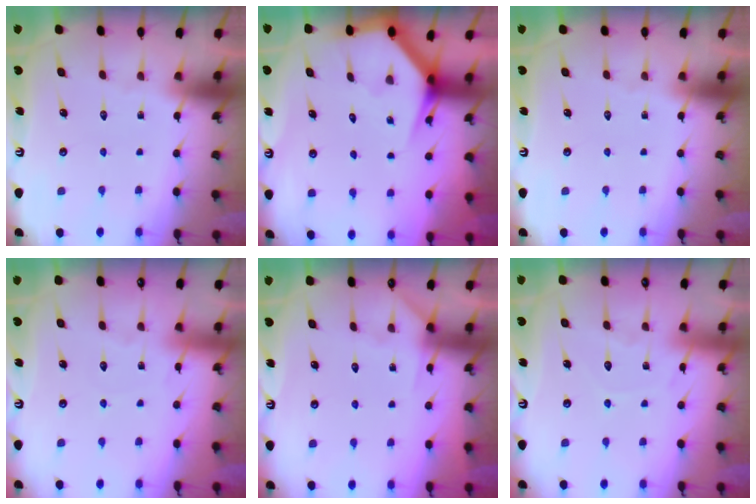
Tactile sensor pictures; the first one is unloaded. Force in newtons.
{"total": 3.9, "press": 3.8, "slide": 0.2}
{"total": 0.0}
{"total": 2.1, "press": 2.1, "slide": 0.3}
{"total": 5.2, "press": 5.1, "slide": 0.8}
{"total": 6.9, "press": 6.9, "slide": 0.5}